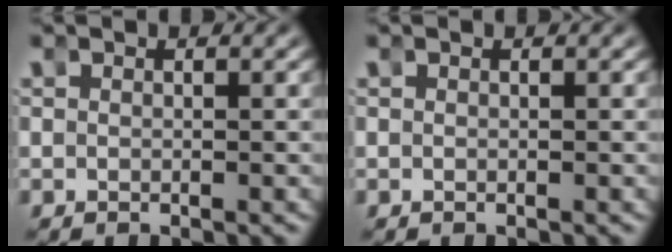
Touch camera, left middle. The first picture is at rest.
{"total": 0.0}